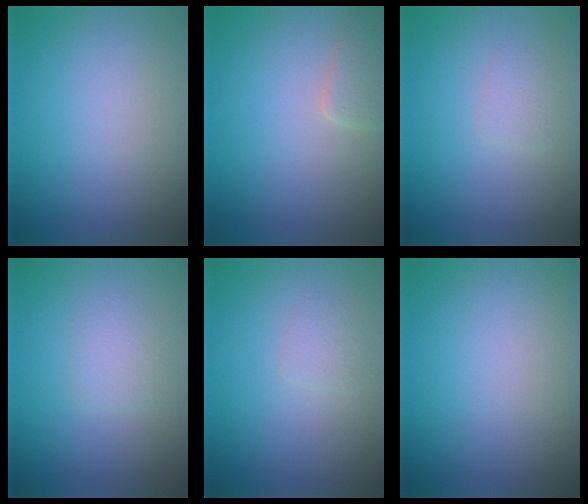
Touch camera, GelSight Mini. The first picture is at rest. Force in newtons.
{"total": 1.7, "press": 1.7, "slide": 0.1}
{"total": 1.0, "press": 1.0, "slide": 0.2}
{"total": 1.5, "press": 1.5, "slide": 0.0}
{"total": 1.1, "press": 1.1, "slide": 0.0}
{"total": 0.0}